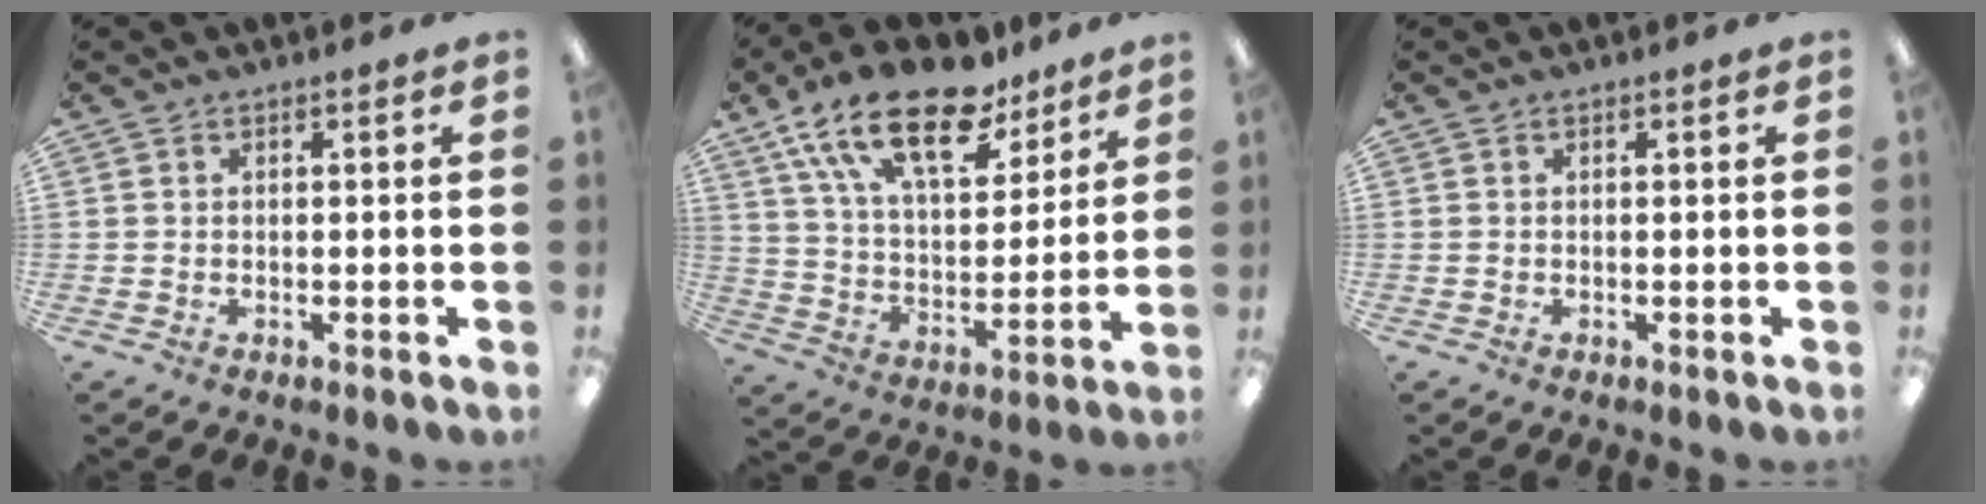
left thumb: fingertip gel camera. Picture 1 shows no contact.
{"total": 21.6, "force": [14.8, 9.2, 12.7], "torque": [-0.222, -0.078, 0.261]}
{"total": 0.0}